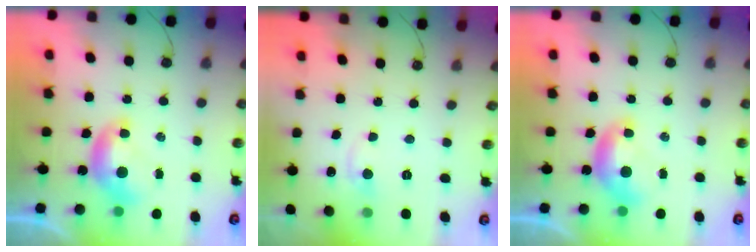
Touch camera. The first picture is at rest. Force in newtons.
{"total": 0.6, "press": 0.0, "slide": 0.6}
{"total": 0.0}